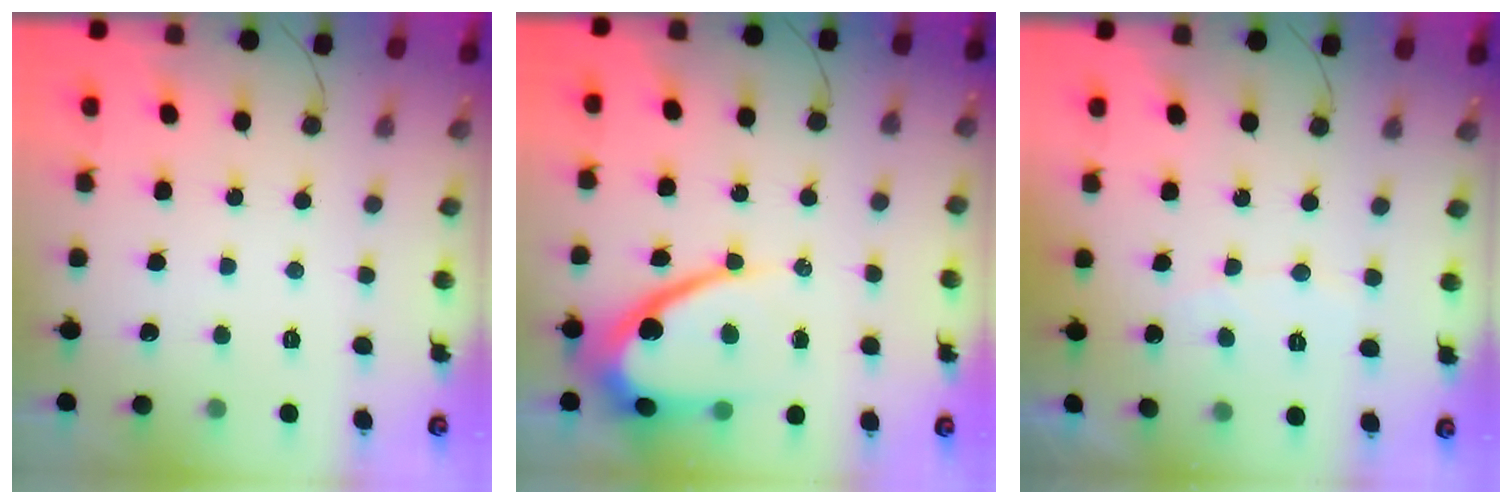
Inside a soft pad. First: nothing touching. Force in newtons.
{"total": 12.3, "press": 12.3, "slide": 1.0}
{"total": 3.5, "press": 3.4, "slide": 0.3}